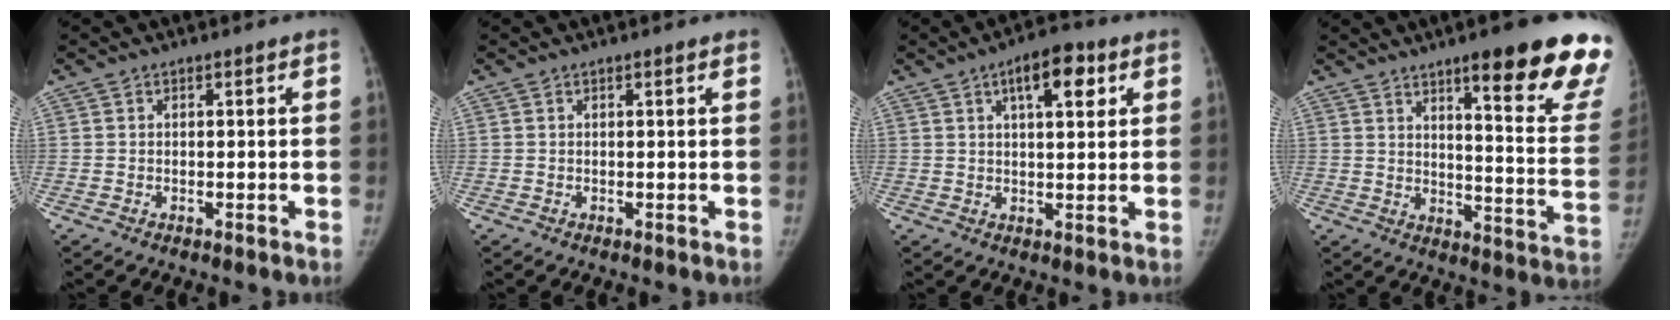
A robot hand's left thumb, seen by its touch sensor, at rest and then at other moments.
{"total": 0.5, "force": [0.3, 0.0, 0.4], "torque": [-0.005, 0.002, 0.002]}
{"total": 8.5, "force": [3.7, 3.5, 6.8], "torque": [-0.080, -0.002, 0.050]}
{"total": 21.2, "force": [14.0, 2.9, 15.6], "torque": [-0.175, -0.080, 0.183]}